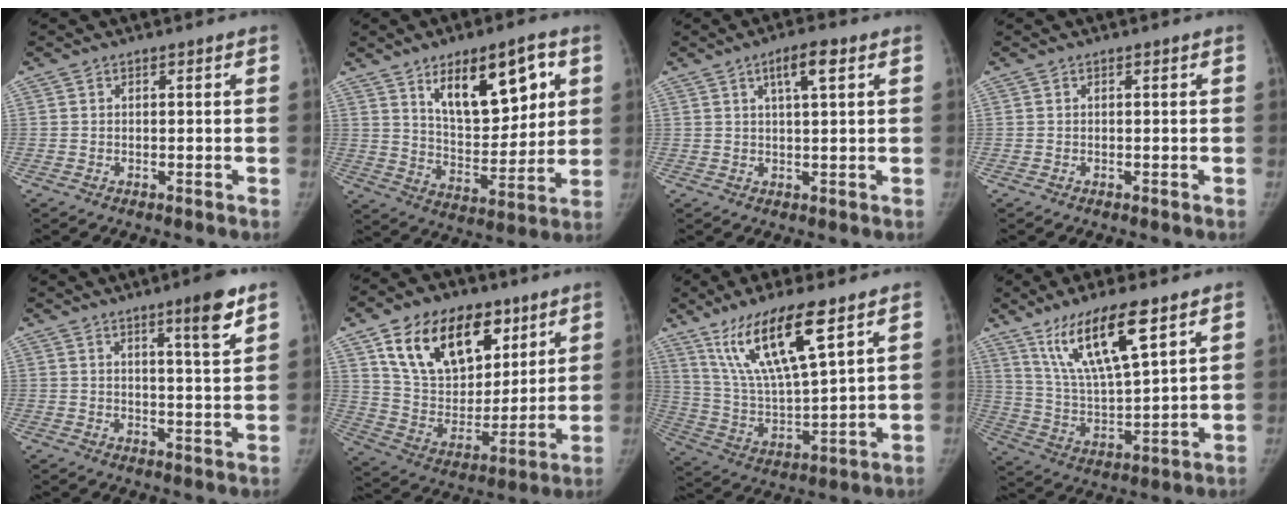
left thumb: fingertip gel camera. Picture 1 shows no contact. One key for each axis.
{"total": 16.8, "fx": 7.5, "fy": 7.7, "fz": 12.9, "tx": -0.154, "ty": -0.036, "tz": 0.132}
{"total": 5.2, "fx": 2.4, "fy": 1.2, "fz": 4.5, "tx": -0.076, "ty": 0.000, "tz": 0.040}
{"total": 0.0}
{"total": 7.1, "fx": 4.4, "fy": 0.5, "fz": 5.6, "tx": -0.078, "ty": -0.030, "tz": 0.064}
{"total": 22.6, "fx": 11.9, "fy": 13.9, "fz": 13.3, "tx": -0.184, "ty": -0.034, "tz": 0.213}
{"total": 17.0, "fx": 9.8, "fy": 3.7, "fz": 13.3, "tx": -0.251, "ty": -0.043, "tz": 0.199}
{"total": 15.7, "fx": 9.2, "fy": 3.7, "fz": 12.2, "tx": -0.219, "ty": -0.042, "tz": 0.184}